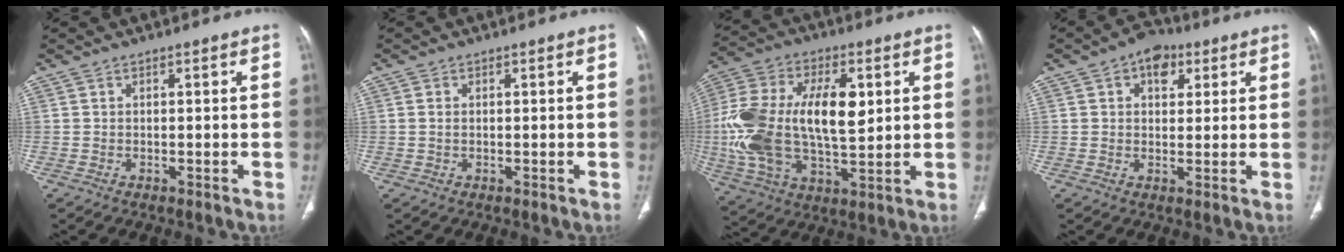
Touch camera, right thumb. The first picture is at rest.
{"total": 1.0, "force": [0.1, 0.7, 0.8], "torque": [-0.017, 0.002, 0.003]}
{"total": 23.3, "force": [2.5, 12.1, 19.7], "torque": [-0.393, 0.002, 0.043]}
{"total": 6.9, "force": [3.0, 4.7, 4.1], "torque": [-0.021, 0.001, 0.039]}